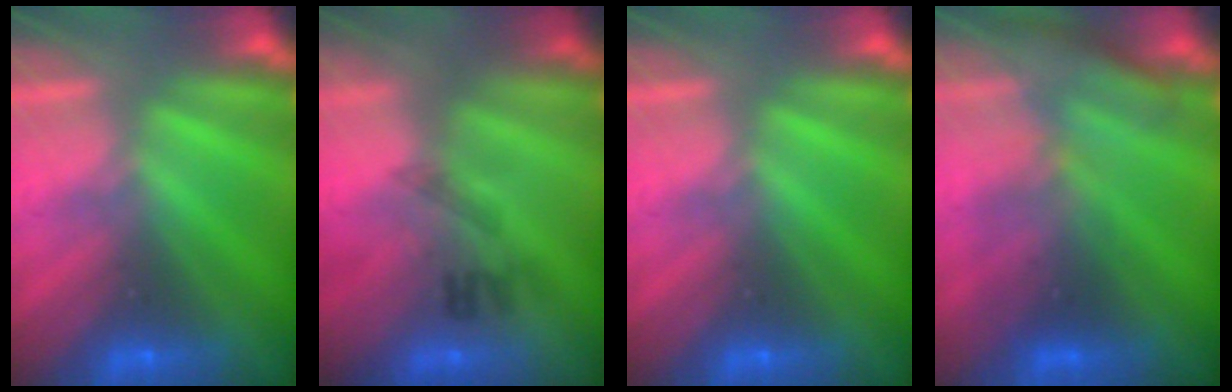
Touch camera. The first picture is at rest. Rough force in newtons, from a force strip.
{"total": 2.3}
{"total": 0.0}
{"total": 2.7}